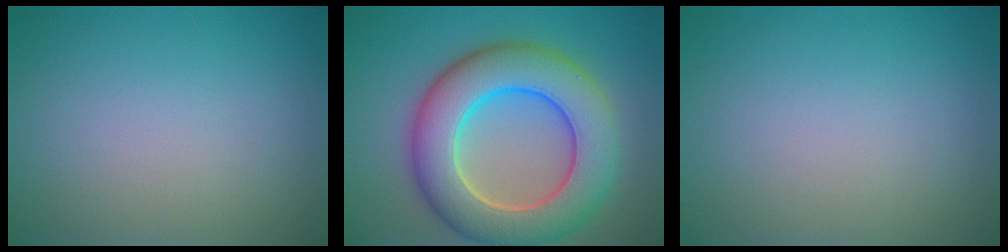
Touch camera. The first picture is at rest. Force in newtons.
{"total": 10.5, "press": 10.5, "slide": 0.6}
{"total": 0.0}